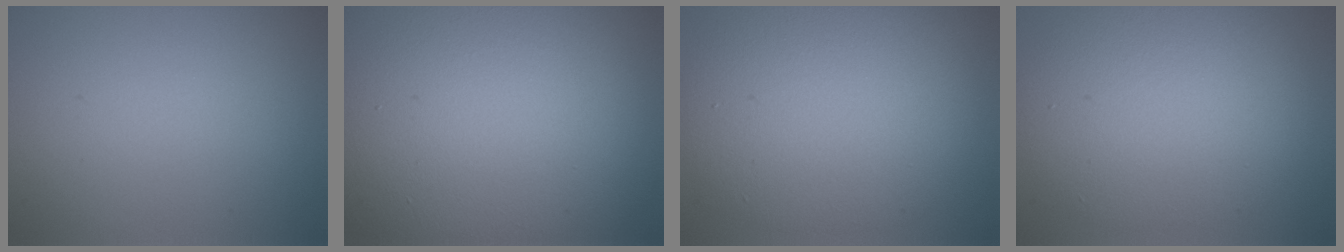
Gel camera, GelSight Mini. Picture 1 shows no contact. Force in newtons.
{"total": 19.8, "press": 19.8, "slide": 1.3}
{"total": 10.4, "press": 10.4, "slide": 0.2}
{"total": 8.6, "press": 8.6, "slide": 0.5}